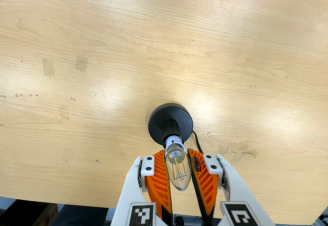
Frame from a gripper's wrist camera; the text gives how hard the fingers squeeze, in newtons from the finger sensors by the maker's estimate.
{"total": 14.6, "left": 13.8, "right": 15.3}